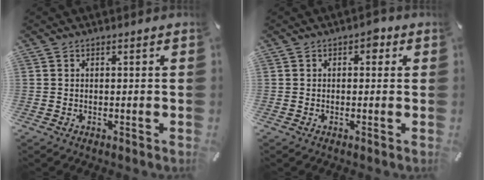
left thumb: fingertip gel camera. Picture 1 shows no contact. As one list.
[{"total": 2.2, "force": [0.3, 1.7, 1.5], "torque": [-0.016, 0.002, -0.001]}]